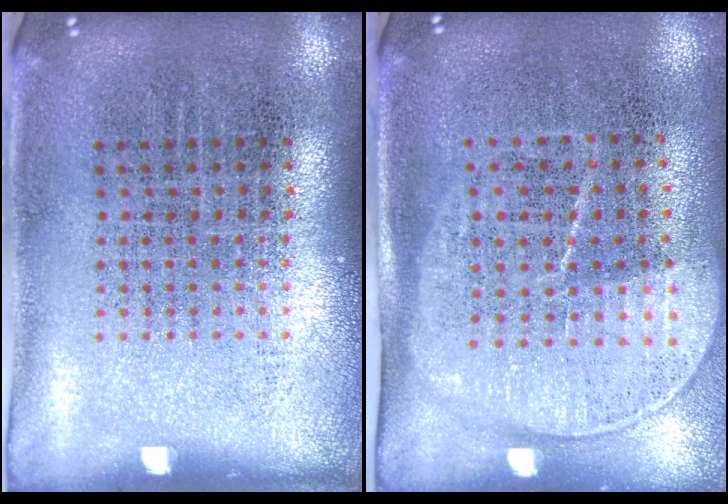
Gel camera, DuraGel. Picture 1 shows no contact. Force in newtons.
{"total": 1.6, "press": 1.3, "slide": 0.9}